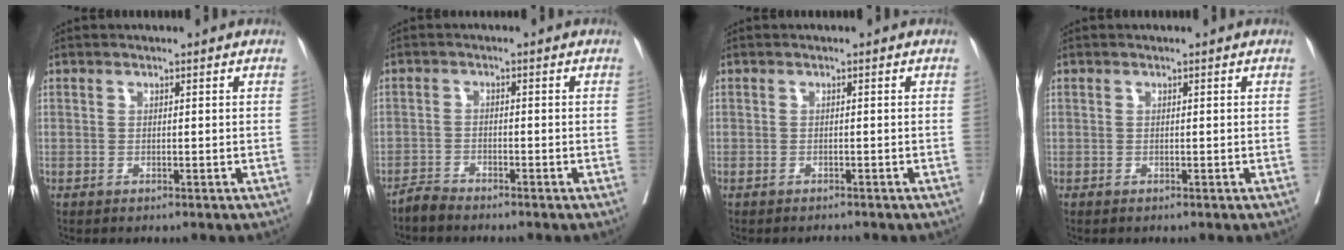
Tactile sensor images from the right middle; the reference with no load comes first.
{"total": 2.0, "force": [-2.0, 0.0, 0.1], "torque": [0.000, -0.007, -0.039]}
{"total": 1.4, "force": [-1.2, 0.4, 0.5], "torque": [-0.011, -0.003, -0.017]}
{"total": 0.0}